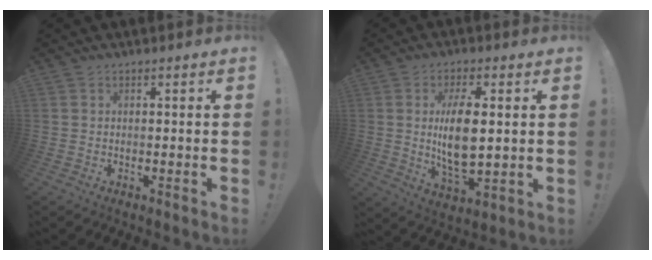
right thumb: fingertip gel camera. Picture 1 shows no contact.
{"total": 10.7, "force": [0.7, 4.9, 9.4], "torque": [-0.173, -0.005, 0.007]}